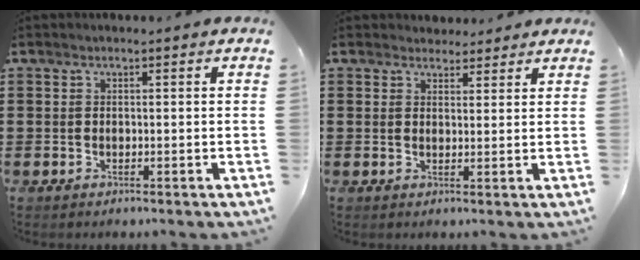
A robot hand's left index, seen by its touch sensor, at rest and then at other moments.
{"total": 2.6, "force": [2.3, 1.1, 0.0], "torque": [0.001, -0.002, 0.043]}